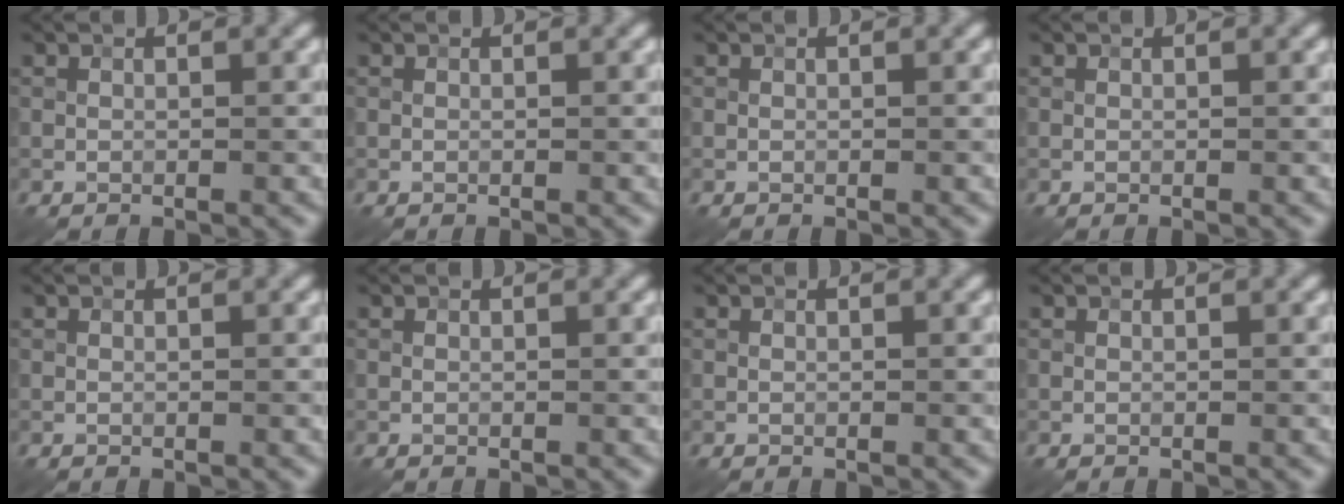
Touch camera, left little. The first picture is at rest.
{"total": 0.0}
{"total": 0.0}
{"total": 0.0}
{"total": 0.0}
{"total": 0.0}
{"total": 0.0}
{"total": 0.0}